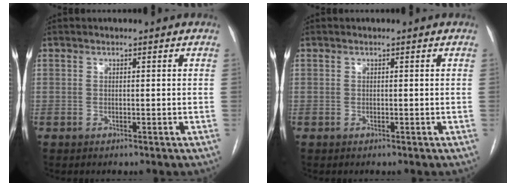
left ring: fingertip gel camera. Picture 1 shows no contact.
{"total": 0.0}